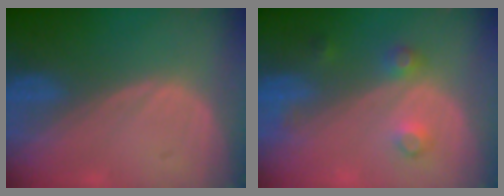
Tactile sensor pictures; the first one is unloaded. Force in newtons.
{"total": 3.6, "press": 3.3, "slide": 1.4}